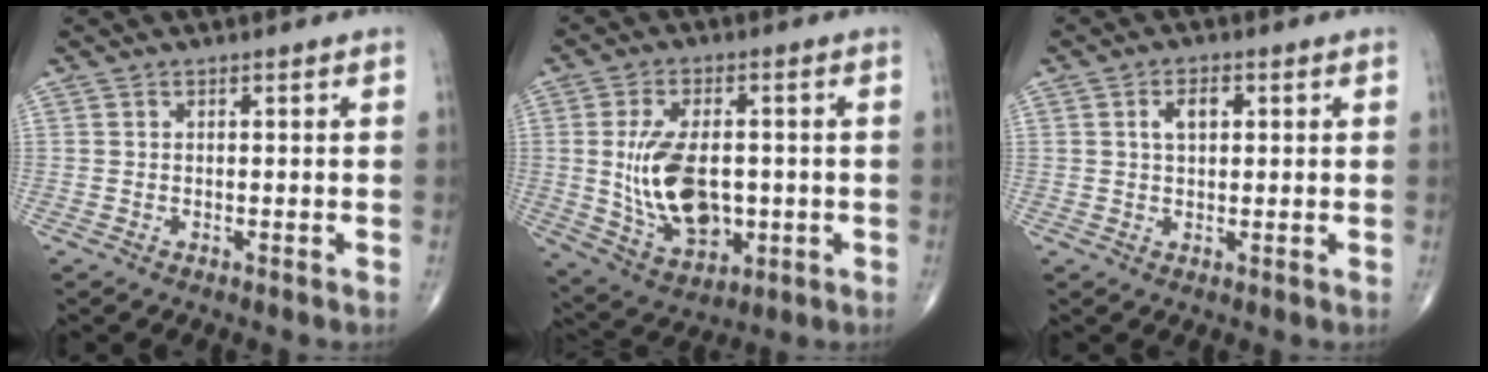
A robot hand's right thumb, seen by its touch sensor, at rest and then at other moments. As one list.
[{"total": 14.1, "force": [-0.4, 8.3, 11.4], "torque": [-0.193, -0.007, 0.009]}, {"total": 3.7, "force": [1.0, 2.1, 2.8], "torque": [-0.048, 0.005, 0.016]}]